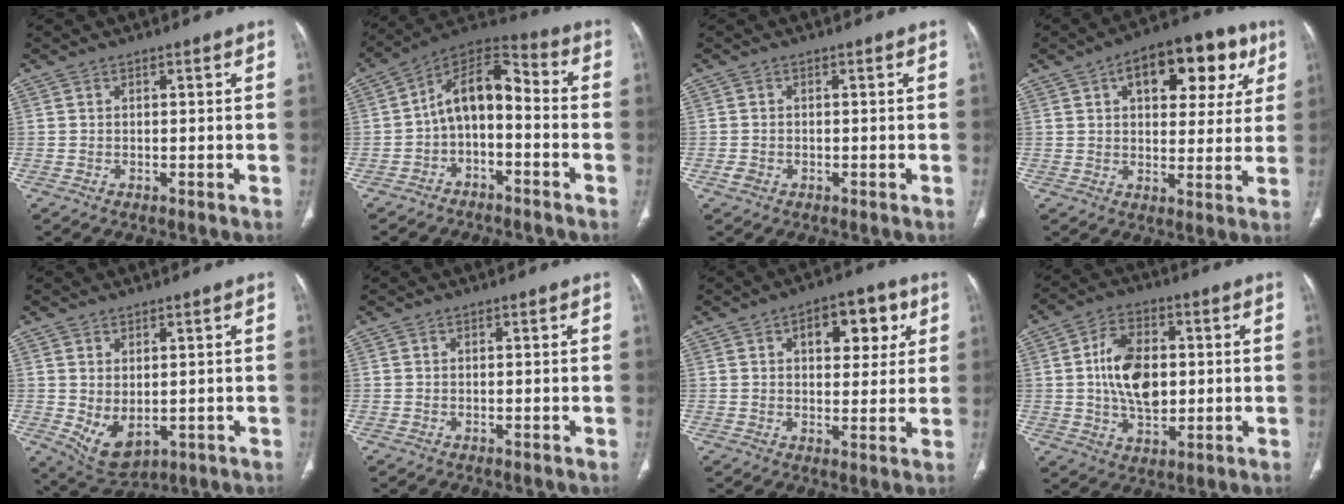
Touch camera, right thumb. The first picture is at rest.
{"total": 11.4, "force": [-2.7, 6.5, 9.0], "torque": [-0.136, 0.070, -0.055]}
{"total": 1.3, "force": [-0.6, 1.0, 0.6], "torque": [-0.015, 0.004, -0.010]}
{"total": 17.5, "force": [7.4, 9.4, 12.9], "torque": [-0.126, 0.002, 0.099]}
{"total": 7.0, "force": [-0.6, 4.2, 5.6], "torque": [-0.086, -0.008, 0.015]}
{"total": 0.0}
{"total": 10.7, "force": [4.2, 5.9, 7.9], "torque": [-0.065, -0.003, 0.055]}
{"total": 12.5, "force": [0.9, 7.8, 9.7], "torque": [-0.152, 0.003, 0.019]}